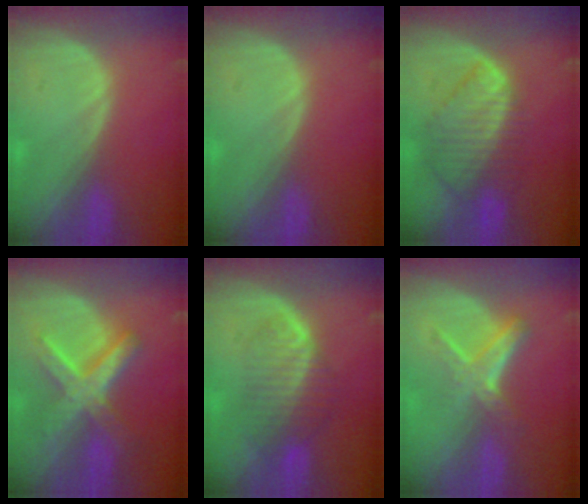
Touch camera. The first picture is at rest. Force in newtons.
{"total": 0.0}
{"total": 8.7, "press": 7.7, "slide": 4.1}
{"total": 8.4, "press": 8.4, "slide": 0.8}
{"total": 7.0, "press": 6.5, "slide": 2.5}
{"total": 6.0, "press": 5.1, "slide": 3.2}